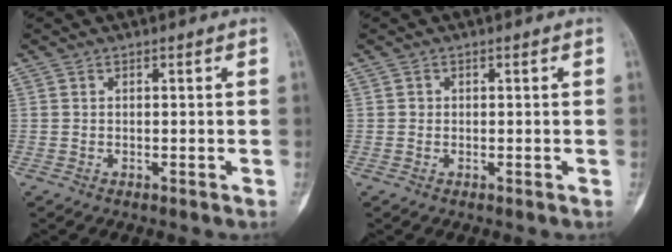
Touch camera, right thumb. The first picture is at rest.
{"total": 0.6, "force": [0.0, 0.6, 0.1], "torque": [0.003, 0.003, -0.001]}